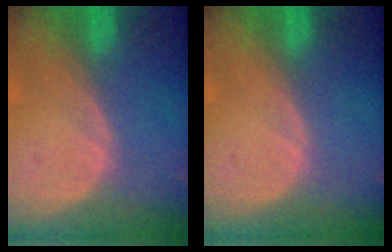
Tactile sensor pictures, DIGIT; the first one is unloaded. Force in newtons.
{"total": 0.0}